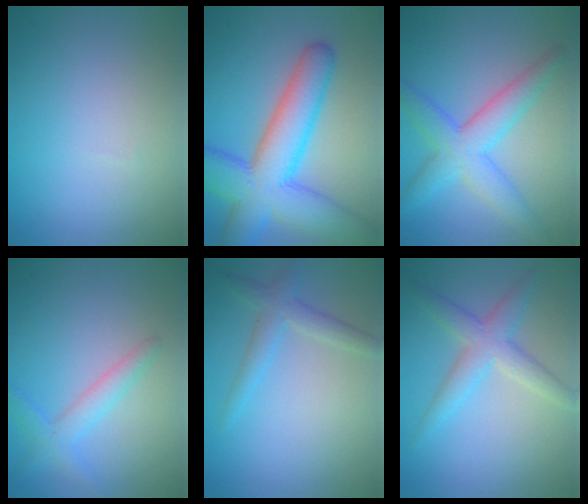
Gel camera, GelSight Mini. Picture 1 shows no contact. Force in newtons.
{"total": 10.4, "press": 10.4, "slide": 0.2}
{"total": 5.2, "press": 5.2, "slide": 0.1}
{"total": 2.4, "press": 2.4, "slide": 0.1}
{"total": 2.4, "press": 2.4, "slide": 0.1}
{"total": 3.7, "press": 3.7, "slide": 0.1}